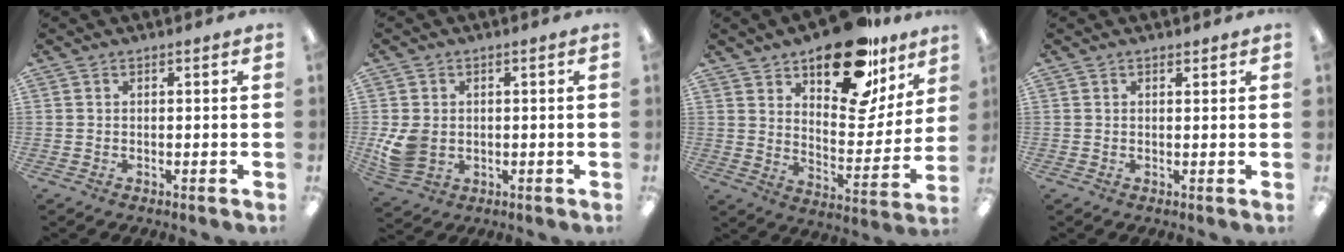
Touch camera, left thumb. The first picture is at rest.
{"total": 7.2, "force": [-0.1, 5.8, 4.3], "torque": [-0.085, 0.008, 0.004]}
{"total": 22.3, "force": [16.2, 9.6, 11.9], "torque": [-0.165, -0.102, 0.274]}
{"total": 1.0, "force": [0.9, 0.4, 0.2], "torque": [0.002, -0.005, 0.015]}